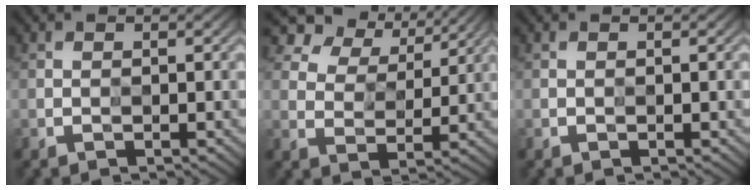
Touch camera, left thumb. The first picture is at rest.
{"total": 7.6, "force": [5.9, 4.1, 2.6], "torque": [-0.058, 0.008, 0.097]}
{"total": 0.0}